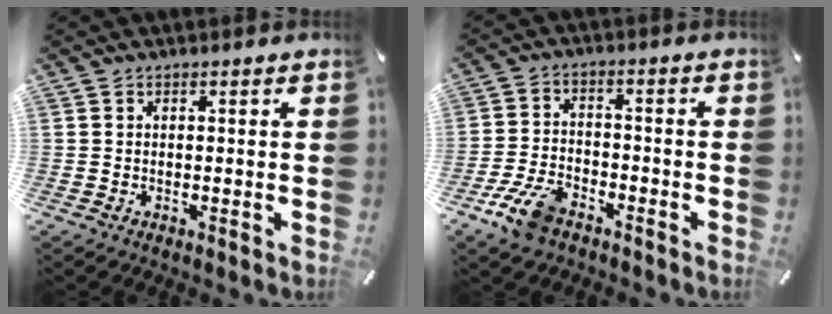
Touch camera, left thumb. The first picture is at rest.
{"total": 9.0, "force": [-5.8, 4.6, 5.1], "torque": [-0.110, 0.023, -0.107]}